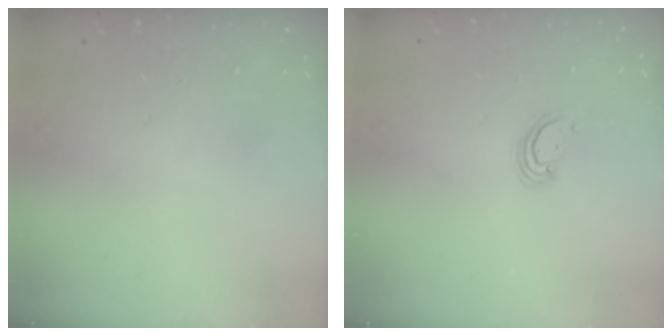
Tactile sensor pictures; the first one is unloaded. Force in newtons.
{"total": 2.9, "press": 2.8, "slide": 0.3}